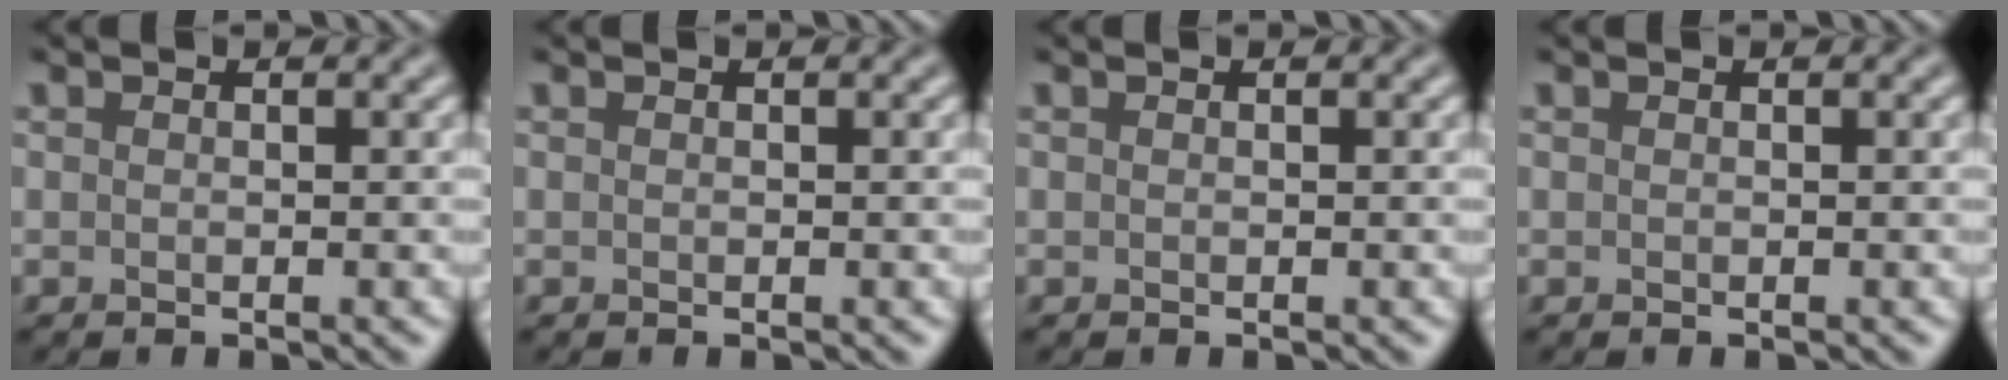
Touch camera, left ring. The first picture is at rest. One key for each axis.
{"total": 0.0}
{"total": 0.0}
{"total": 0.0}